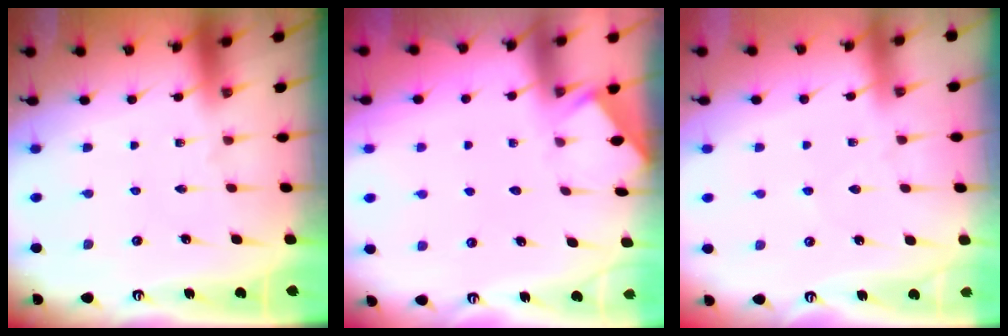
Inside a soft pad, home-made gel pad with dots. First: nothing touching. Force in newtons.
{"total": 1.9, "press": 1.9, "slide": 0.3}
{"total": 2.5, "press": 2.4, "slide": 0.5}